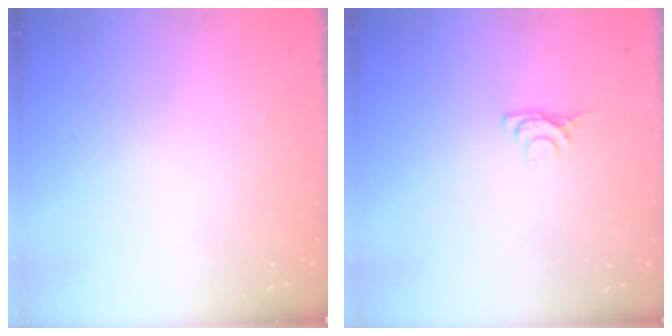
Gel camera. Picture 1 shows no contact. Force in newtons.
{"total": 4.6, "press": 4.6, "slide": 0.8}